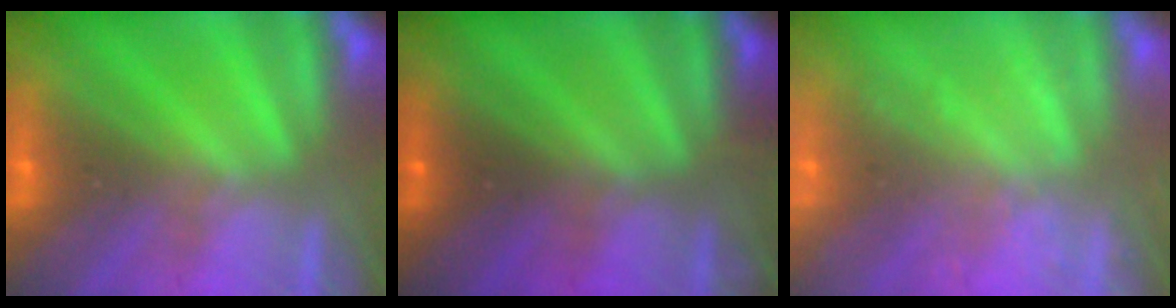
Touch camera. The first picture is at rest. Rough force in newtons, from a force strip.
{"total": 2.5}
{"total": 9.4}